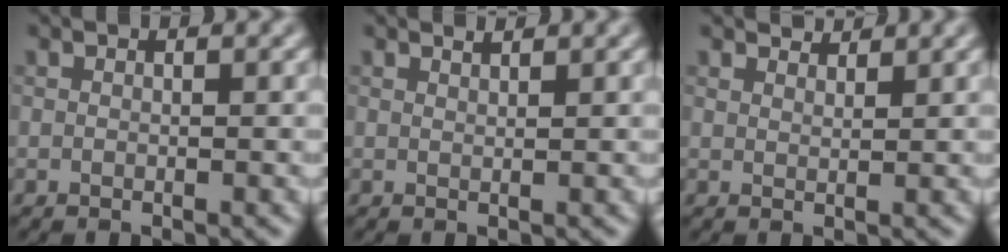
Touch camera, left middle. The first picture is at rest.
{"total": 0.6, "force": [0.6, -0.1, 0.0], "torque": [-0.001, -0.004, 0.008]}
{"total": 2.0, "force": [2.0, 0.0, -0.1], "torque": [-0.013, 0.000, 0.030]}